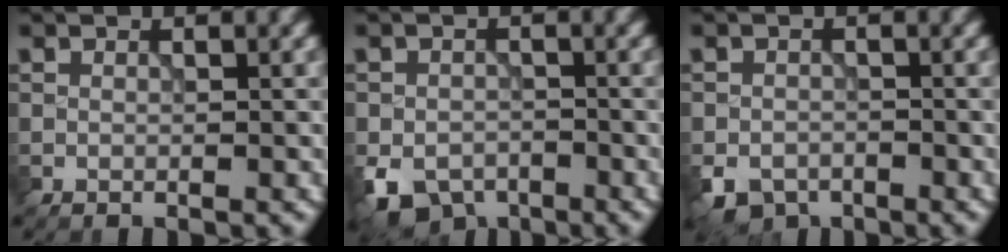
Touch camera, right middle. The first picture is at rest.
{"total": 5.5, "force": [-3.2, 3.5, 2.7], "torque": [-0.049, -0.013, -0.057]}
{"total": 3.8, "force": [-2.5, 2.4, 1.7], "torque": [-0.030, -0.007, -0.051]}